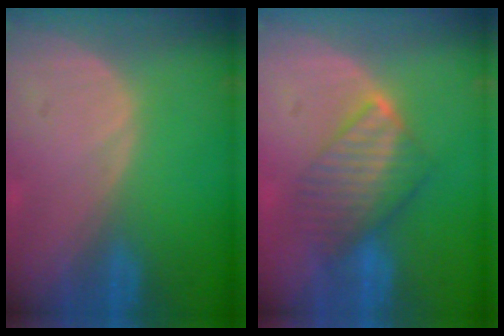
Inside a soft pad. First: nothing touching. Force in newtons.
{"total": 6.5, "press": 6.5, "slide": 0.6}